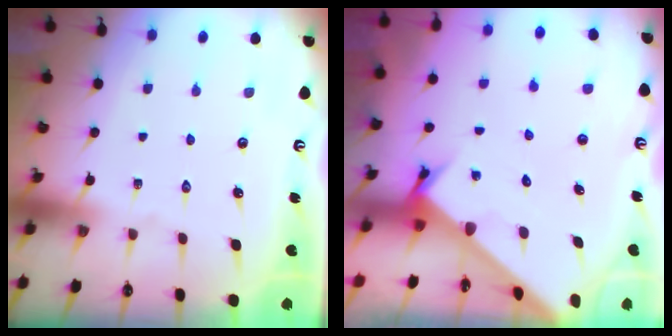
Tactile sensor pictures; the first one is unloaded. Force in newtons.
{"total": 2.3, "press": 2.3, "slide": 0.1}